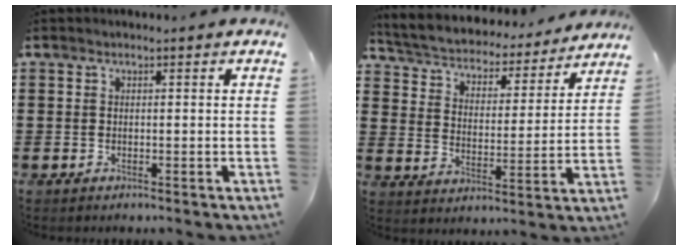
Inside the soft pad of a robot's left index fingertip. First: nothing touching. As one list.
[{"total": 4.0, "force": [3.9, 0.6, 0.5], "torque": [-0.034, -0.036, 0.060]}]